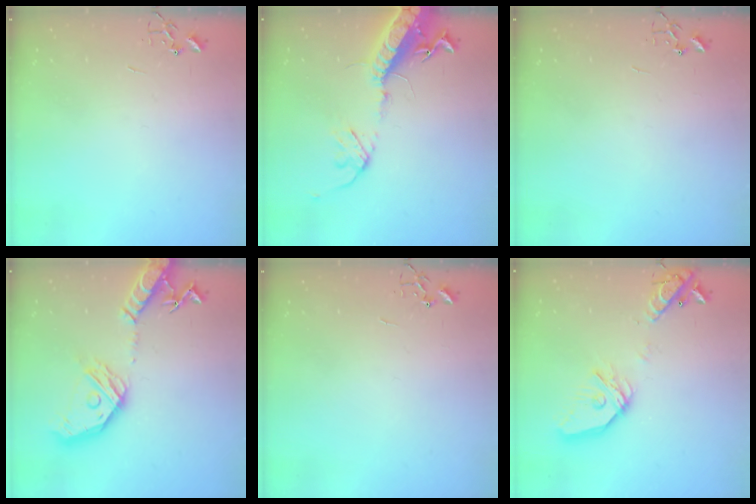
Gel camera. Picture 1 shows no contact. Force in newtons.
{"total": 17.1, "press": 16.6, "slide": 4.0}
{"total": 0.0}
{"total": 21.3, "press": 21.1, "slide": 3.1}
{"total": 0.0}
{"total": 17.0, "press": 16.8, "slide": 2.6}